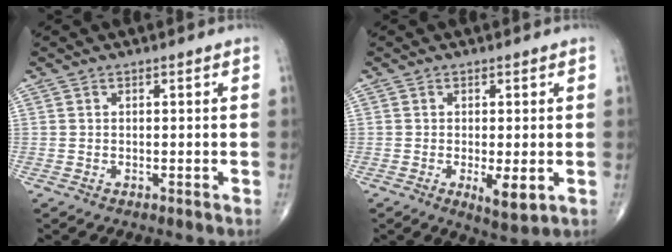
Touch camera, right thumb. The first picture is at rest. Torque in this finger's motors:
{"motor_torque": [0.64, 0.88, 0.22, 0.21, 0.16]}